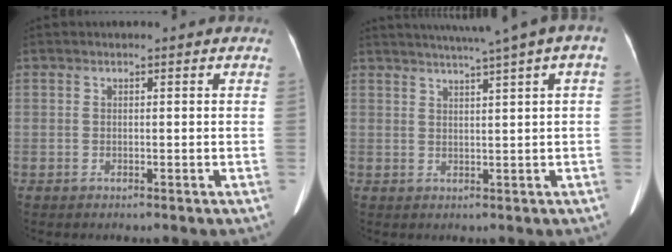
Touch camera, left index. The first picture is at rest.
{"total": 9.2, "force": [5.7, 0.0, 7.2], "torque": [-0.108, 0.038, 0.071]}